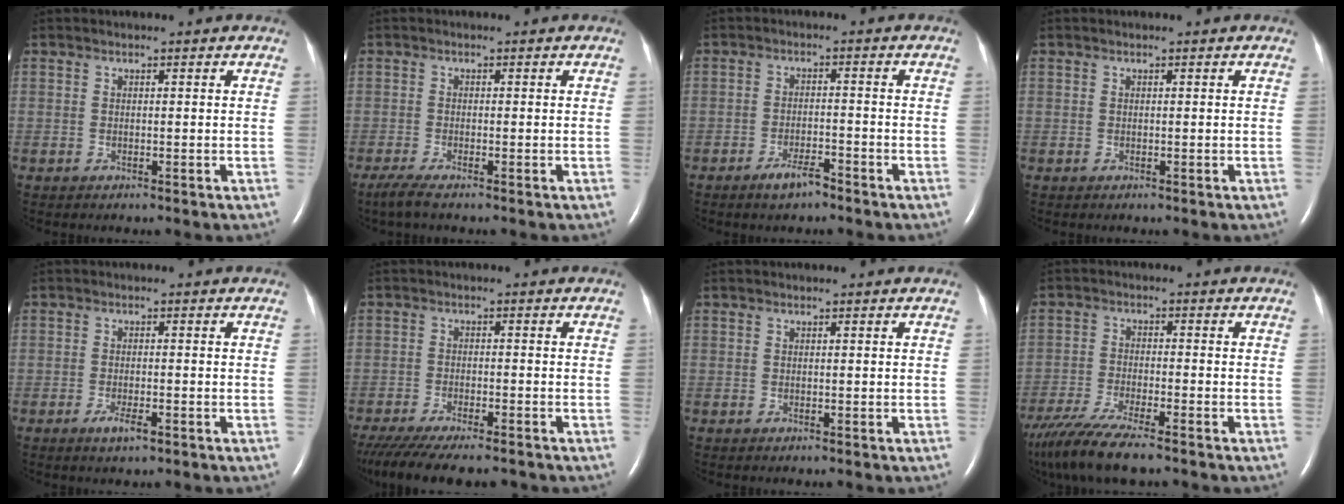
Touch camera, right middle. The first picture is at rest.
{"total": 2.5, "force": [-1.9, 0.0, 1.7], "torque": [-0.044, -0.010, -0.040]}
{"total": 3.6, "force": [-2.8, 0.9, 2.1], "torque": [-0.044, -0.001, -0.049]}
{"total": 0.0}
{"total": 2.6, "force": [-1.5, 0.5, 2.0], "torque": [-0.041, -0.003, -0.026]}
{"total": 15.5, "force": [-13.0, 3.3, 7.8], "torque": [-0.168, -0.036, -0.192]}
{"total": 0.0}
{"total": 11.3, "force": [-9.1, 0.9, 6.7], "torque": [-0.124, -0.030, -0.156]}